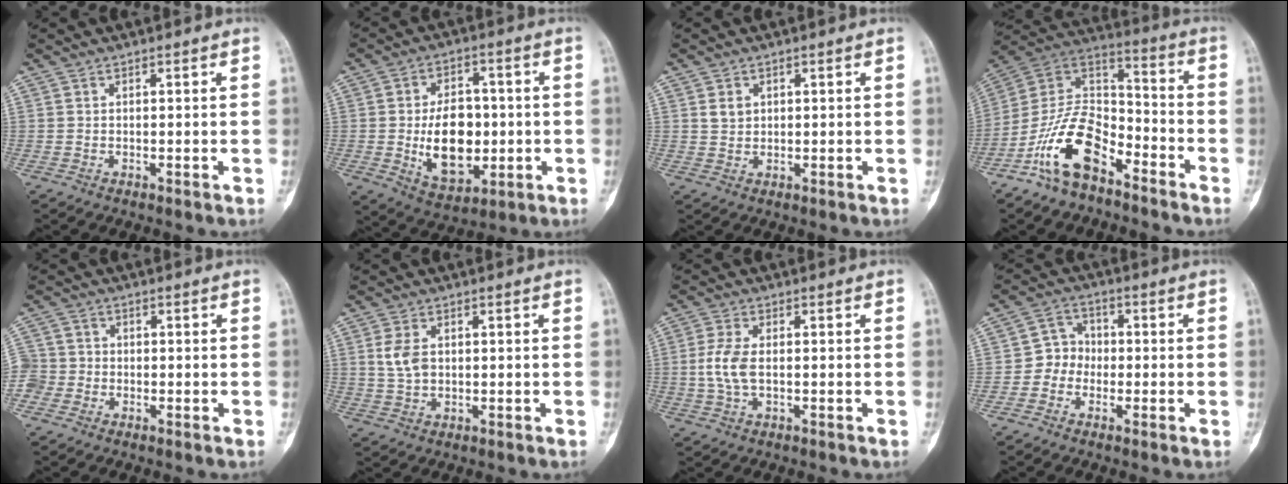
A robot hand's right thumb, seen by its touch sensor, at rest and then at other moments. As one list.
[{"total": 13.8, "force": [-1.3, 9.1, 10.4], "torque": [-0.131, 0.002, -0.009]}, {"total": 2.3, "force": [0.8, 1.8, 1.1], "torque": [-0.012, -0.004, 0.018]}, {"total": 16.0, "force": [-9.4, 8.2, 9.9], "torque": [-0.173, 0.083, -0.184]}, {"total": 5.1, "force": [-1.8, 4.6, 1.1], "torque": [-0.019, 0.013, -0.039]}, {"total": 4.4, "force": [0.8, 2.9, 3.2], "torque": [-0.061, 0.002, 0.019]}, {"total": 5.5, "force": [-0.2, 2.7, 4.7], "torque": [-0.115, 0.005, -0.008]}, {"total": 5.1, "force": [-1.4, 4.6, 1.9], "torque": [0.000, 0.019, -0.041]}]